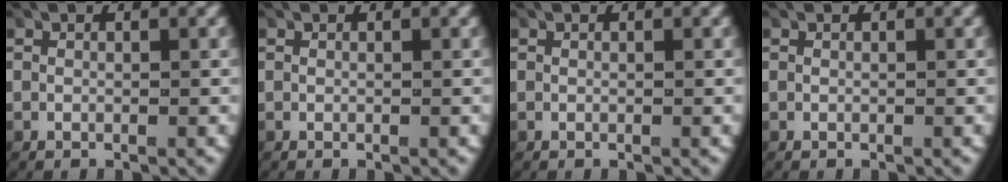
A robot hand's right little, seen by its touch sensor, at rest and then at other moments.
{"total": 0.0}
{"total": 0.0}
{"total": 0.0}